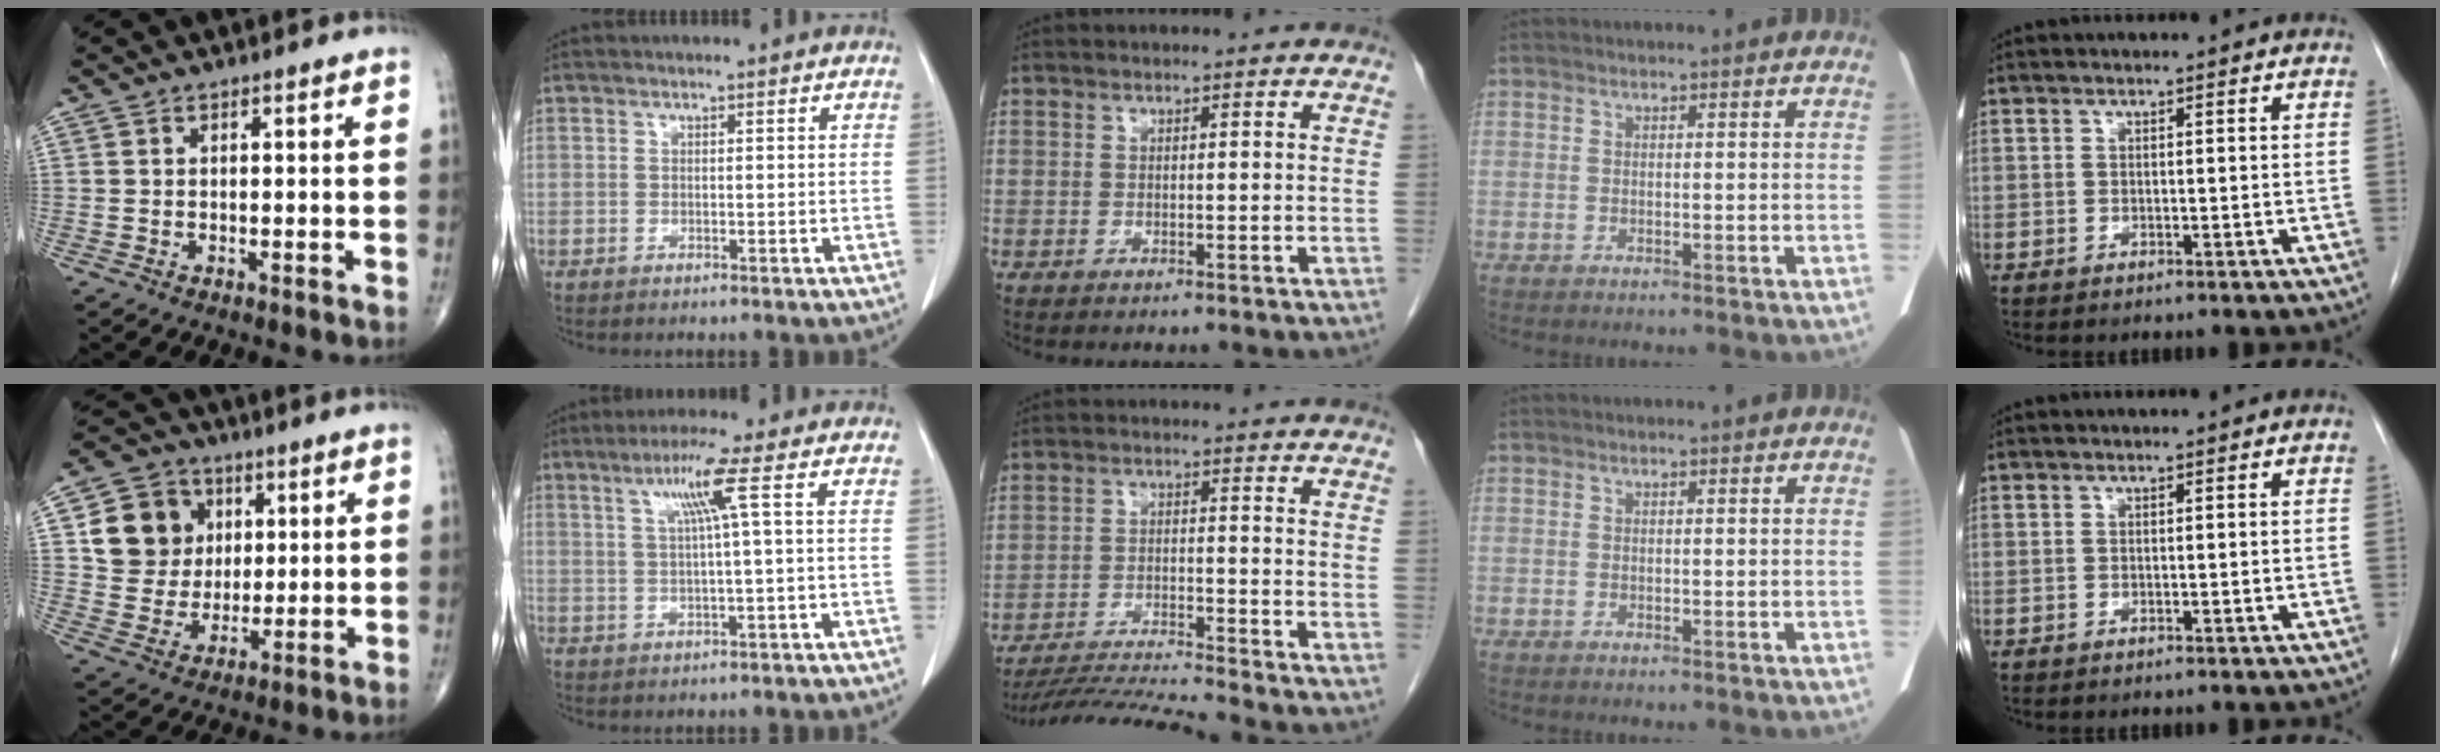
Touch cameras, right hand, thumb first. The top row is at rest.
{"thumb": {"total": 12.1, "force": [3.3, 10.8, 4.4], "torque": [-0.043, -0.002, 0.061]}, "index": {"total": 6.0, "force": [2.0, -1.1, 5.6], "torque": [-0.105, 0.007, 0.041]}, "middle": {"total": 9.5, "force": [-8.9, -2.4, 2.3], "torque": [-0.031, -0.018, -0.159]}}